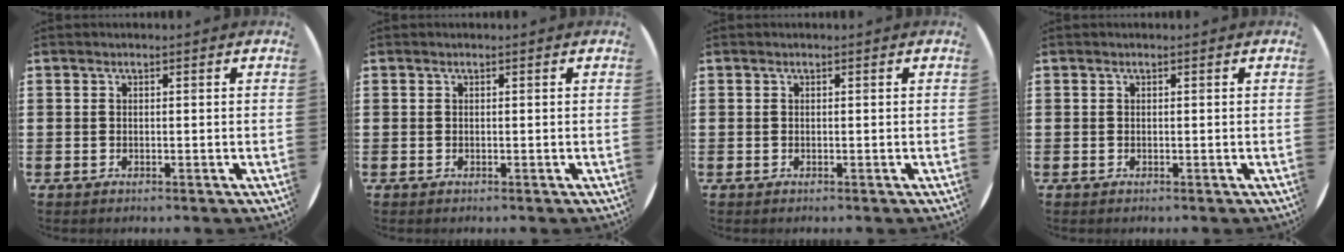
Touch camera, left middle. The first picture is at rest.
{"total": 0.0}
{"total": 0.0}
{"total": 0.0}